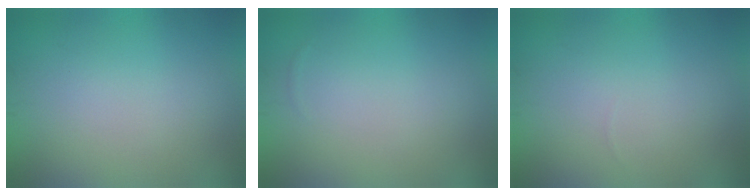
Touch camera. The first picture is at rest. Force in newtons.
{"total": 0.0}
{"total": 0.0}